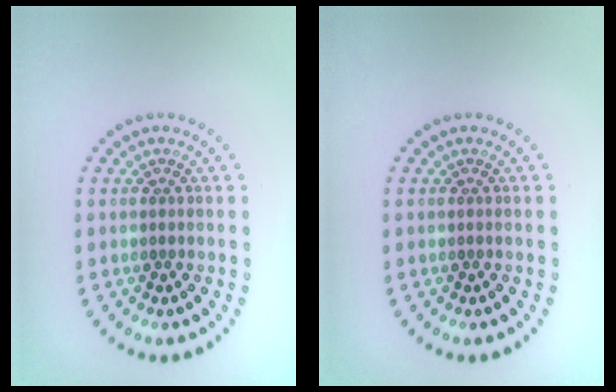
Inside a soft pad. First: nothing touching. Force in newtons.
{"total": 0.0}